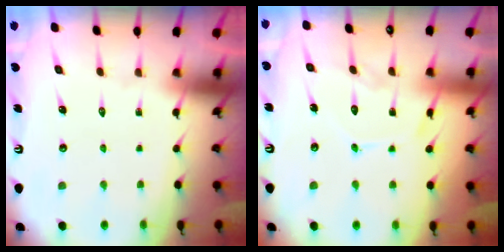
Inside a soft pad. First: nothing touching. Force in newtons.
{"total": 9.9, "press": 9.9, "slide": 0.2}